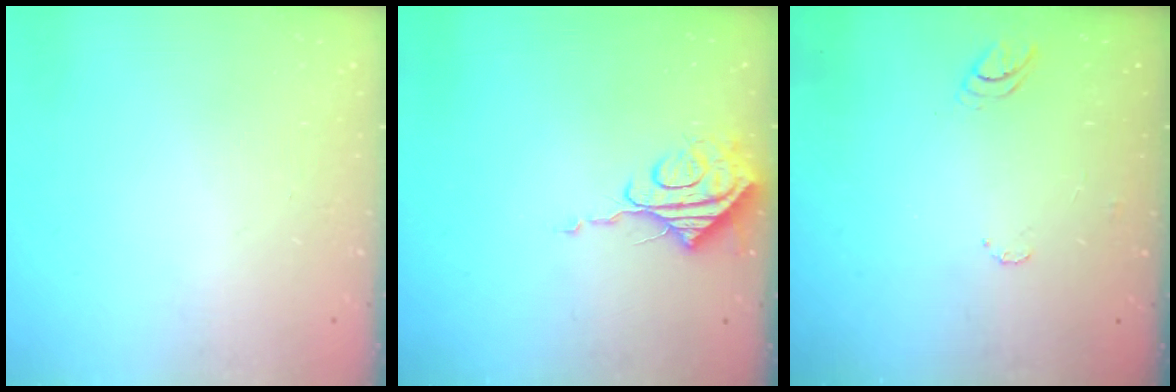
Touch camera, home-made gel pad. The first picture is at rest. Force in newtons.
{"total": 8.5, "press": 8.5, "slide": 0.9}
{"total": 6.3, "press": 6.3, "slide": 0.6}